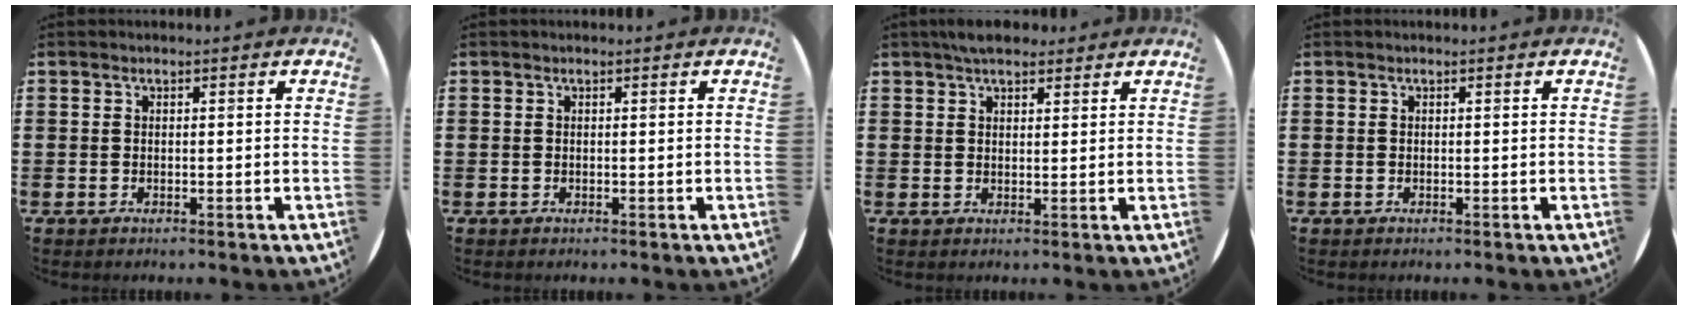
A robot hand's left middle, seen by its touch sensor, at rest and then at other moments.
{"total": 0.0}
{"total": 3.1, "force": [2.7, 1.1, 1.0], "torque": [-0.016, 0.000, 0.049]}
{"total": 0.0}